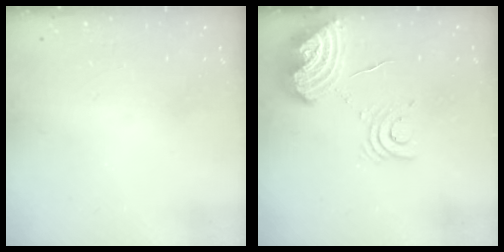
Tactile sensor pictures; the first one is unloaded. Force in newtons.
{"total": 13.4, "press": 13.3, "slide": 1.7}